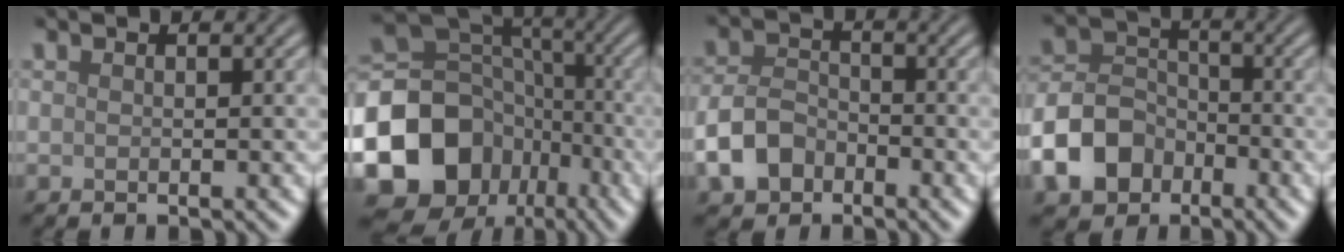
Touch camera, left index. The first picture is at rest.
{"total": 14.5, "force": [-6.0, 11.7, 6.2], "torque": [-0.149, 0.011, -0.119]}
{"total": 4.8, "force": [-2.5, 3.2, 2.4], "torque": [-0.051, 0.001, -0.057]}
{"total": 6.8, "force": [-3.4, 5.0, 3.2], "torque": [-0.064, 0.003, -0.081]}